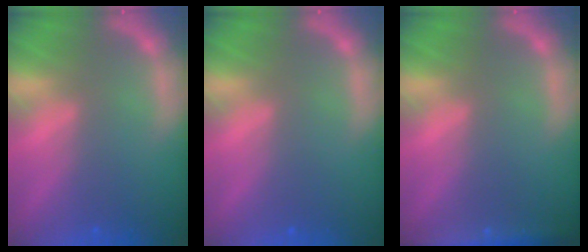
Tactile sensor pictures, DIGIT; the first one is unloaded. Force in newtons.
{"total": 0.0}
{"total": 4.0}